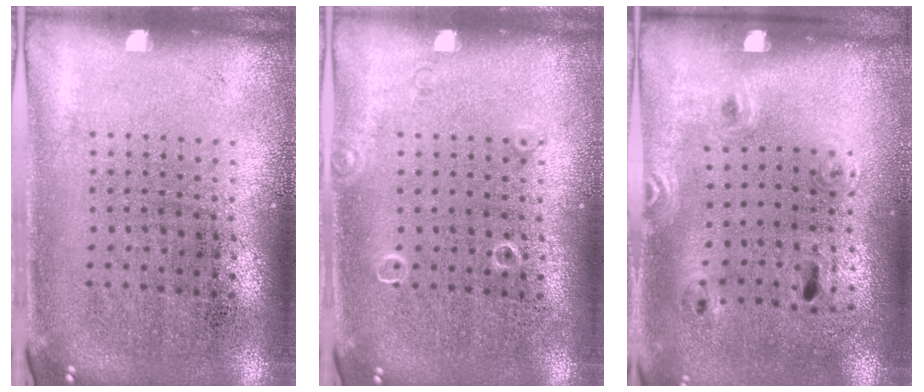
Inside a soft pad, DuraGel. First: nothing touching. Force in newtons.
{"total": 0.7, "press": 0.7, "slide": 0.1}
{"total": 1.5, "press": 0.8, "slide": 1.3}